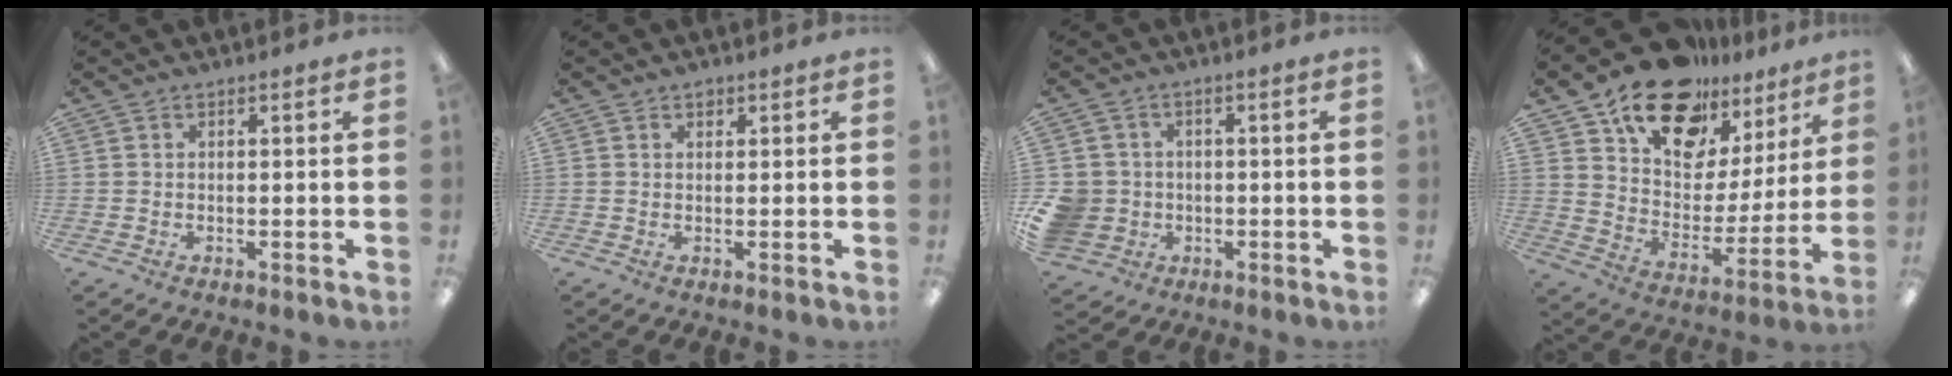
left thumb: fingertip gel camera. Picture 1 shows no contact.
{"total": 1.3, "force": [0.8, 0.8, 0.6], "torque": [-0.005, -0.003, 0.013]}
{"total": 7.1, "force": [-1.3, 6.7, 2.1], "torque": [-0.065, 0.014, -0.021]}
{"total": 19.0, "force": [14.1, 10.4, 7.4], "torque": [-0.132, -0.089, 0.252]}